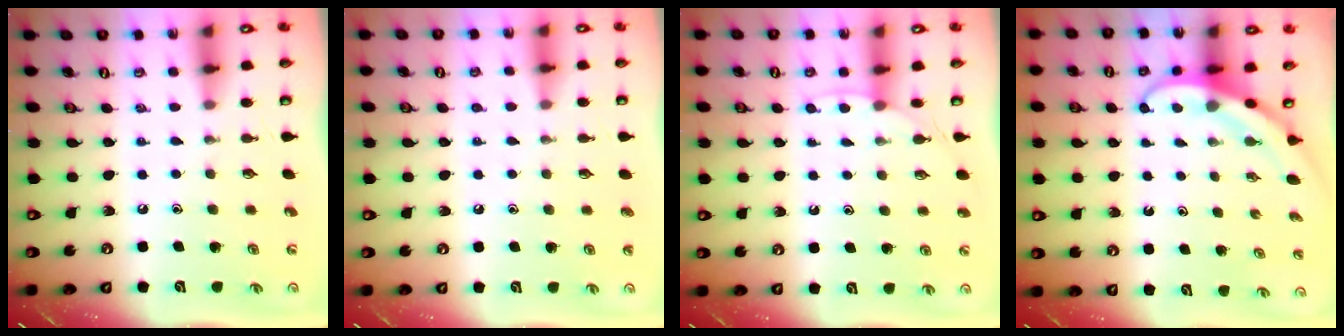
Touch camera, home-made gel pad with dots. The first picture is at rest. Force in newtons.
{"total": 2.0, "press": 2.0, "slide": 0.2}
{"total": 4.8, "press": 4.7, "slide": 0.5}
{"total": 3.7, "press": 3.7, "slide": 0.4}